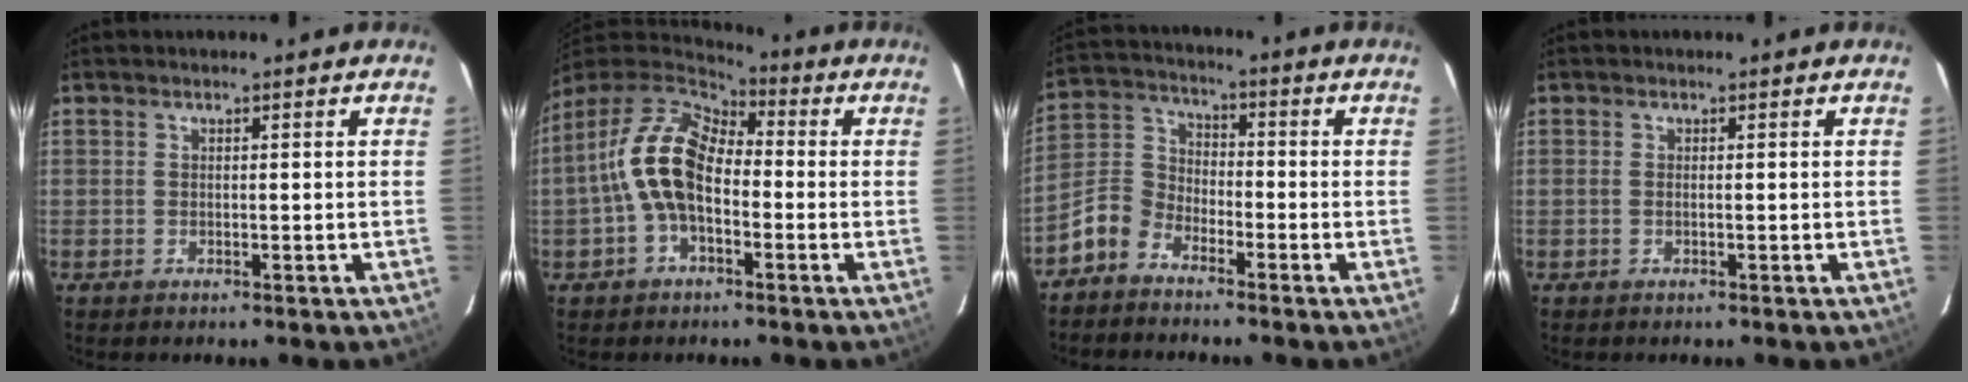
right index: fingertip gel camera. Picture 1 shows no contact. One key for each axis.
{"total": 12.9, "fx": -1.8, "fy": 7.7, "fz": 10.2, "tx": -0.202, "ty": 0.022, "tz": -0.038}
{"total": 7.1, "fx": -5.2, "fy": 4.2, "fz": 2.5, "tx": -0.067, "ty": 0.026, "tz": -0.119}
{"total": 0.0}